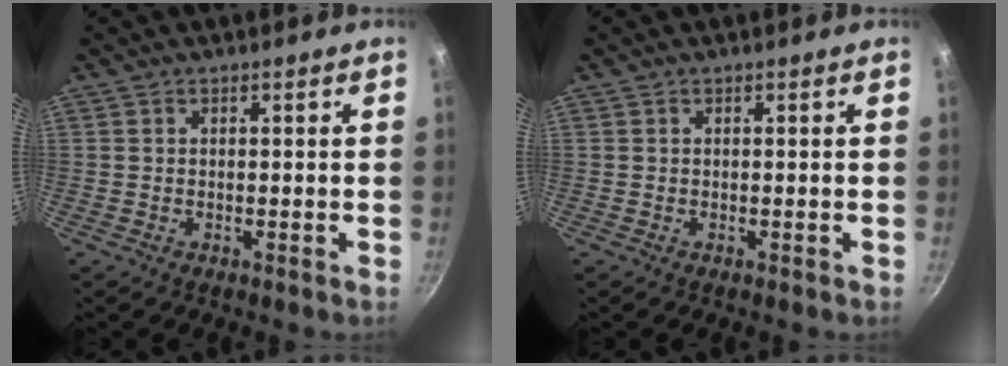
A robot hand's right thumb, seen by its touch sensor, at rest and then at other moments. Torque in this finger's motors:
{"motor_torque": [0.00, 0.00, 0.00, 0.00, 0.00]}